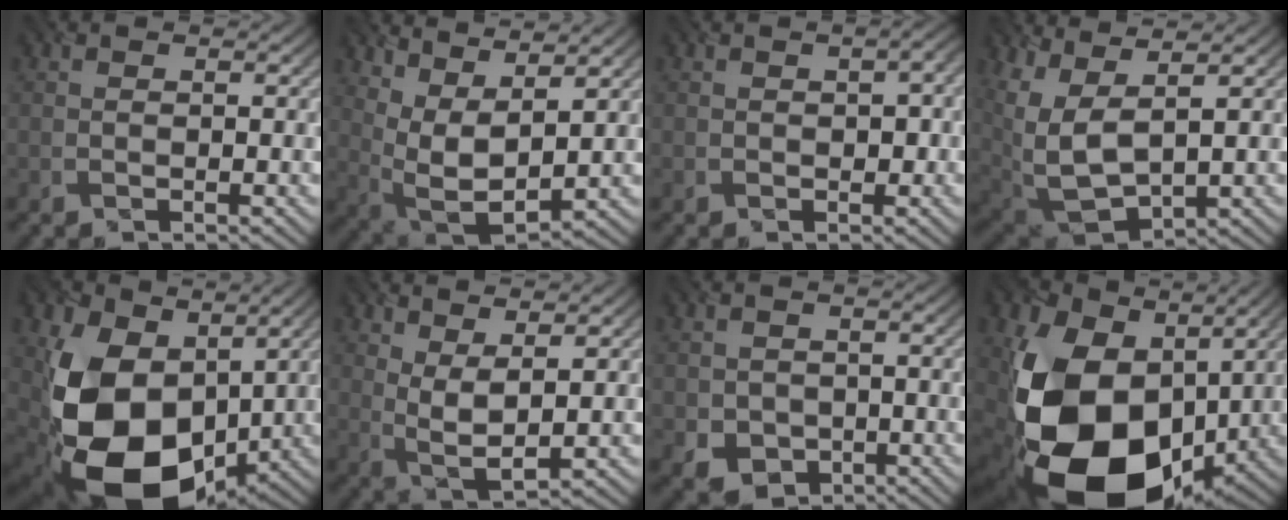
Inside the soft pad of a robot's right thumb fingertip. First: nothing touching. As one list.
[{"total": 9.3, "force": [5.0, 3.6, 6.9], "torque": [-0.171, 0.002, 0.105]}, {"total": 2.9, "force": [0.1, 1.8, 2.3], "torque": [-0.033, -0.002, 0.008]}, {"total": 11.6, "force": [3.5, 5.8, 9.4], "torque": [-0.244, -0.013, 0.088]}, {"total": 17.3, "force": [0.3, 12.3, 12.1], "torque": [-0.272, -0.048, 0.015]}, {"total": 5.1, "force": [2.3, 1.8, 4.2], "torque": [-0.100, -0.003, 0.048]}, {"total": 3.4, "force": [-0.7, 3.1, 1.2], "torque": [-0.041, -0.017, -0.012]}, {"total": 20.4, "force": [-0.4, 14.8, 14.1], "torque": [-0.333, -0.040, 0.012]}]